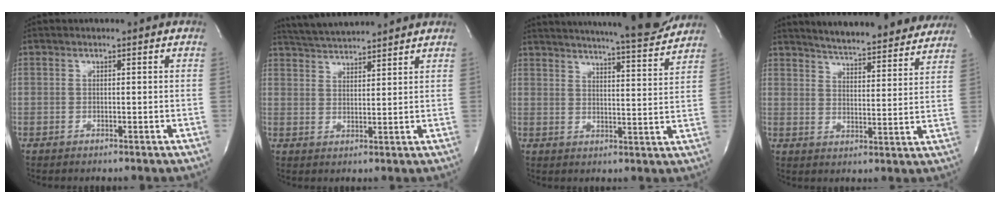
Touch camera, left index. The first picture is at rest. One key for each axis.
{"total": 8.6, "fx": 8.3, "fy": -0.3, "fz": 2.5, "tx": -0.057, "ty": 0.024, "tz": 0.138}
{"total": 18.6, "fx": 17.2, "fy": 0.4, "fz": 7.1, "tx": -0.114, "ty": -0.029, "tz": 0.224}
{"total": 20.3, "fx": 18.8, "fy": 2.8, "fz": 7.2, "tx": -0.104, "ty": -0.018, "tz": 0.241}